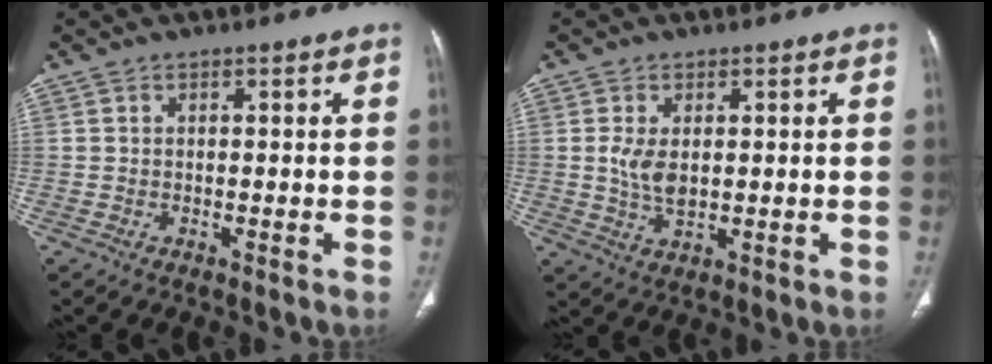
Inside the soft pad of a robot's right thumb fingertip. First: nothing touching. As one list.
[{"total": 4.9, "force": [0.7, 2.7, 4.1], "torque": [-0.082, -0.010, 0.018]}]